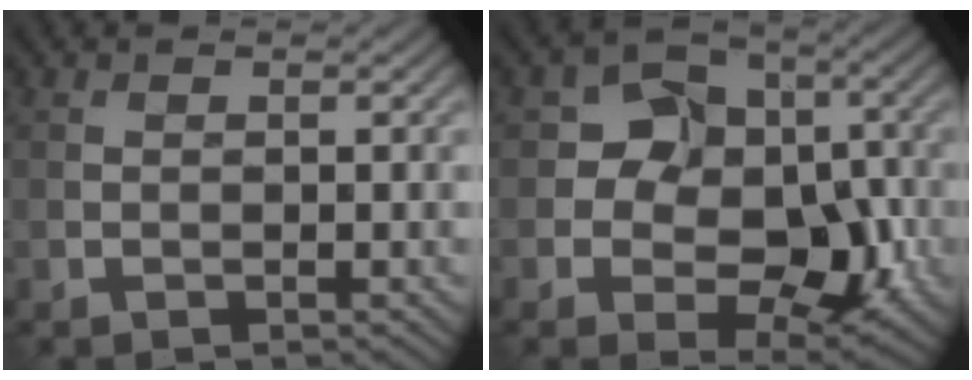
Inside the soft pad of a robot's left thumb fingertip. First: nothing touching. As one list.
[{"total": 9.4, "force": [-1.0, 7.3, 5.8], "torque": [-0.090, -0.005, -0.029]}]